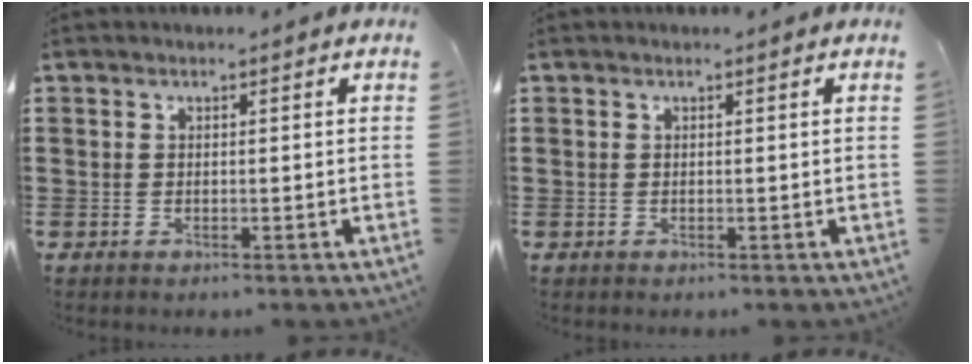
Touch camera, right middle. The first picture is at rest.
{"total": 0.0}